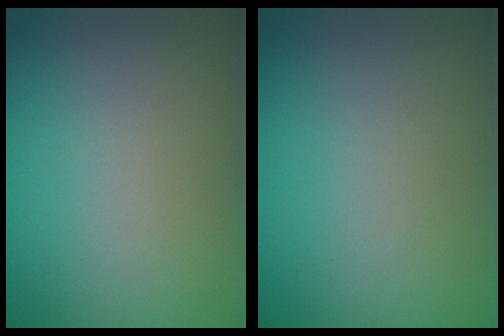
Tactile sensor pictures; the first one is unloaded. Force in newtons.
{"total": 0.0}